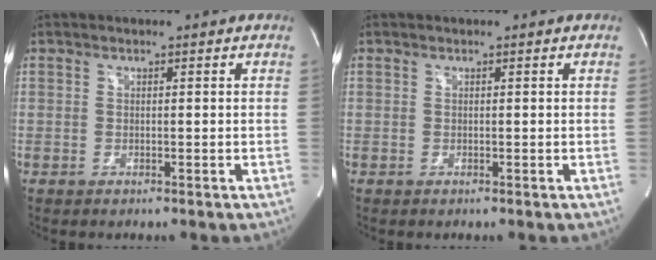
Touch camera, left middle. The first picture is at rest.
{"total": 0.0}